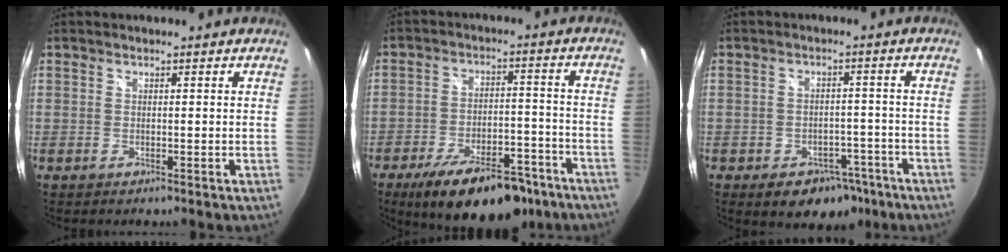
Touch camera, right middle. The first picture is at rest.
{"total": 20.8, "force": [-15.2, 7.8, 11.8], "torque": [-0.192, -0.003, -0.211]}
{"total": 9.4, "force": [-5.9, 6.1, 3.9], "torque": [-0.071, 0.015, -0.062]}